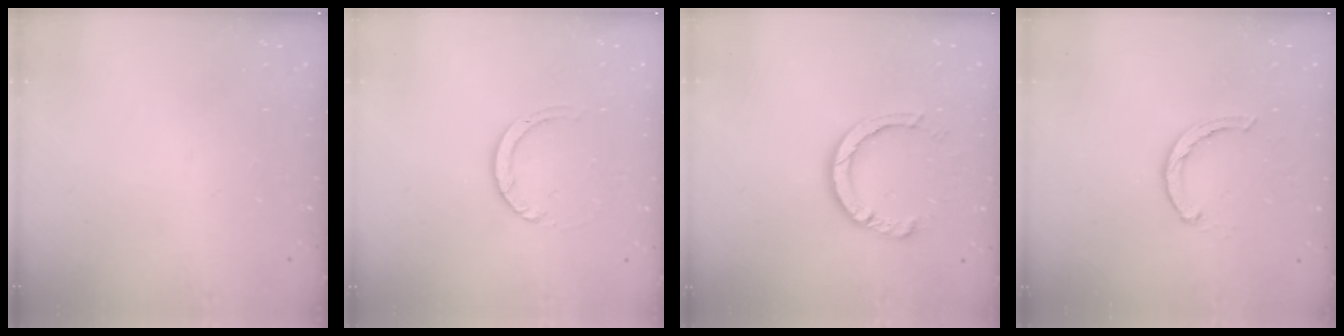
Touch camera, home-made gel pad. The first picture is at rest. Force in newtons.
{"total": 3.6, "press": 3.6, "slide": 0.3}
{"total": 8.0, "press": 8.0, "slide": 0.8}
{"total": 2.1, "press": 2.0, "slide": 0.4}